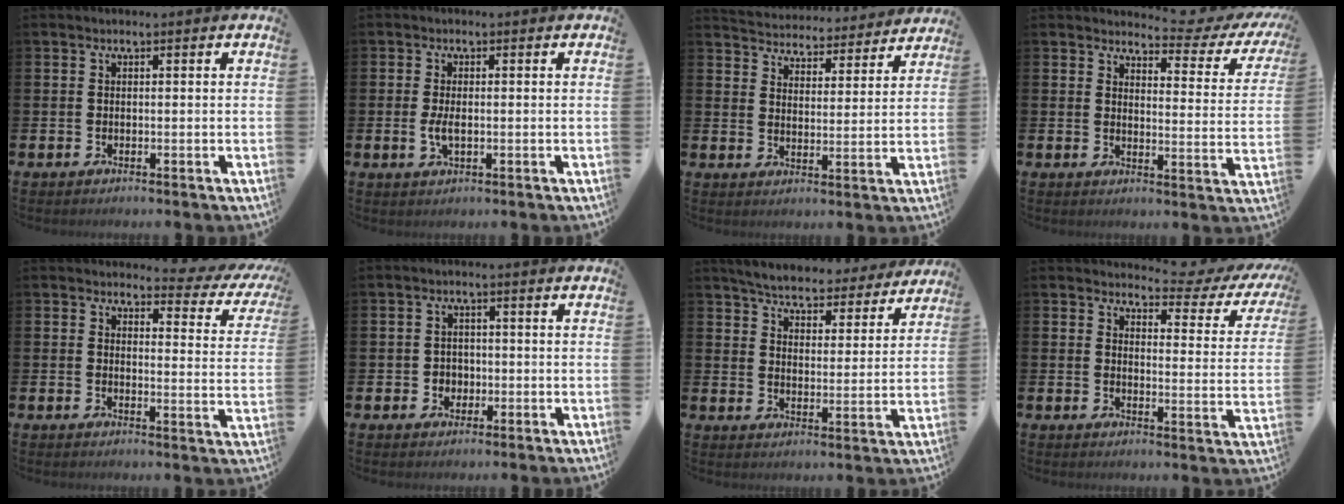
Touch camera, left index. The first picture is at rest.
{"total": 2.5, "force": [-0.1, 1.1, 2.3], "torque": [-0.044, 0.002, -0.003]}
{"total": 4.8, "force": [4.7, 0.9, -0.3], "torque": [-0.014, -0.045, 0.079]}
{"total": 3.6, "force": [3.2, 1.3, 1.1], "torque": [-0.022, -0.028, 0.046]}
{"total": 2.8, "force": [2.3, 1.4, 0.8], "torque": [-0.014, -0.022, 0.032]}
{"total": 2.1, "force": [-0.4, 2.0, 0.4], "torque": [-0.007, 0.004, -0.013]}
{"total": 5.7, "force": [5.6, 0.8, 0.8], "torque": [-0.033, -0.040, 0.094]}
{"total": 3.4, "force": [2.9, 1.5, 1.1], "torque": [-0.022, -0.029, 0.040]}